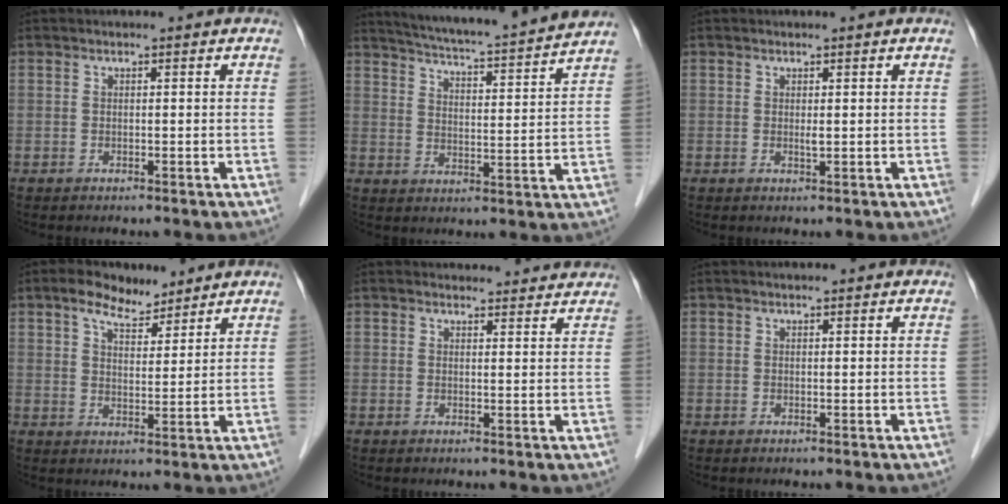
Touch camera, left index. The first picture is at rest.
{"total": 16.3, "force": [15.0, -0.5, 6.3], "torque": [-0.110, -0.011, 0.209]}
{"total": 0.7, "force": [0.2, 0.1, 0.7], "torque": [-0.017, -0.003, 0.005]}
{"total": 6.2, "force": [4.8, 2.4, 3.0], "torque": [-0.062, 0.016, 0.088]}
{"total": 6.8, "force": [6.6, 1.5, 0.8], "torque": [0.003, 0.011, 0.061]}
{"total": 0.8, "force": [0.7, 0.1, 0.4], "torque": [-0.009, 0.009, 0.013]}